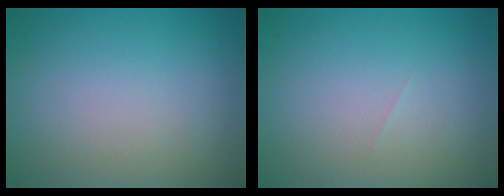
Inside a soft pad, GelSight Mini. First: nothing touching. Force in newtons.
{"total": 0.0}